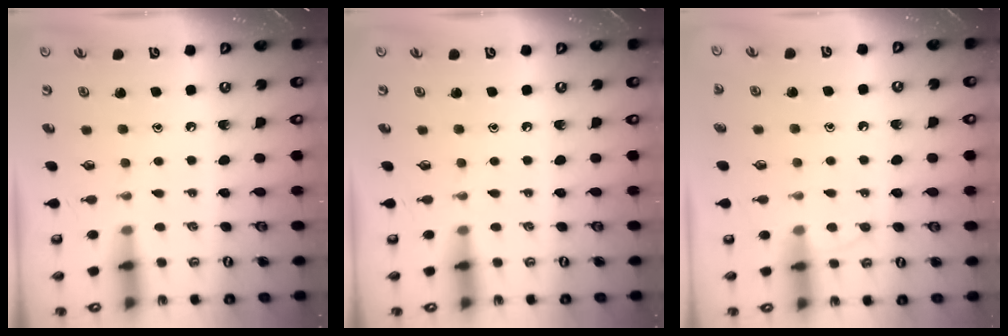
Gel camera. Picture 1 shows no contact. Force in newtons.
{"total": 0.0}
{"total": 7.2, "press": 7.2, "slide": 0.7}